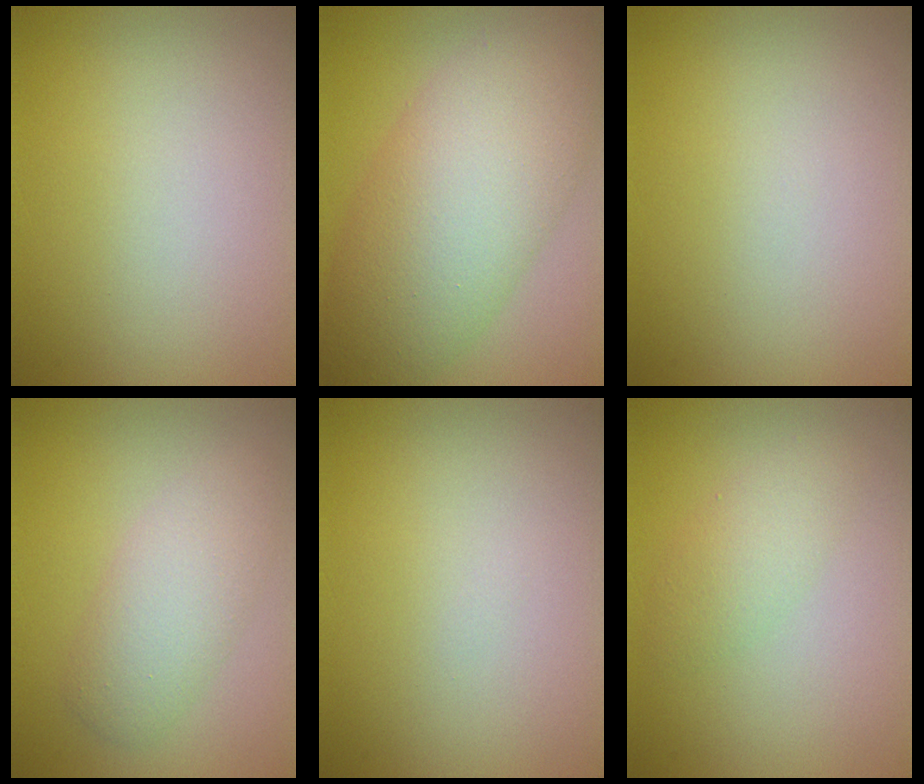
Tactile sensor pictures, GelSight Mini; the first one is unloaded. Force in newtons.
{"total": 9.5, "press": 9.5, "slide": 0.4}
{"total": 0.0}
{"total": 3.6, "press": 3.6, "slide": 0.2}
{"total": 0.0}
{"total": 2.0, "press": 2.0, "slide": 0.1}